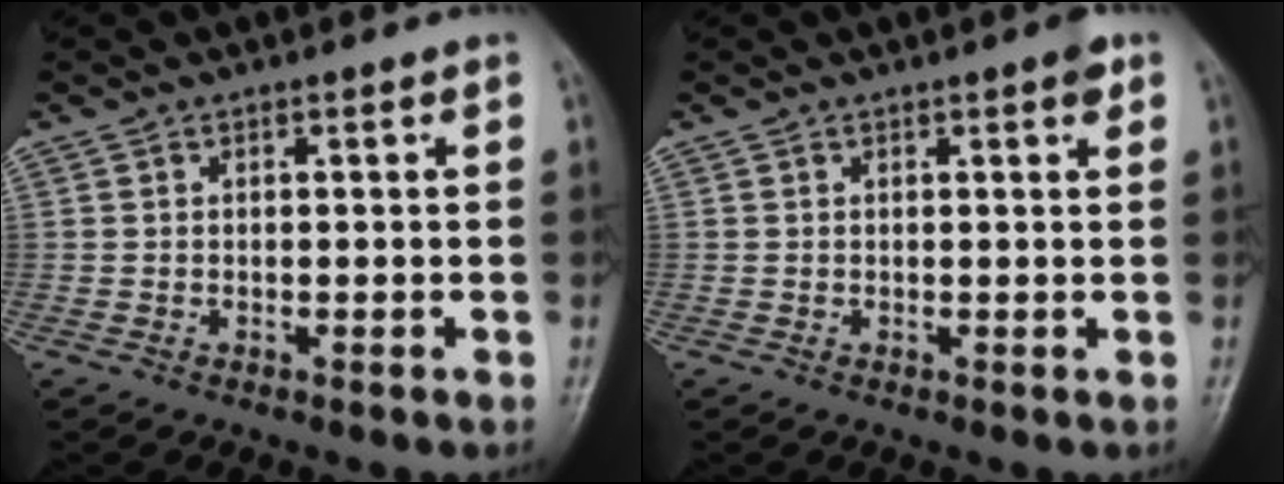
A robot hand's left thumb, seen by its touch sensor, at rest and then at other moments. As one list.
[{"total": 1.8, "force": [1.0, 0.4, 1.4], "torque": [-0.018, -0.002, 0.011]}]